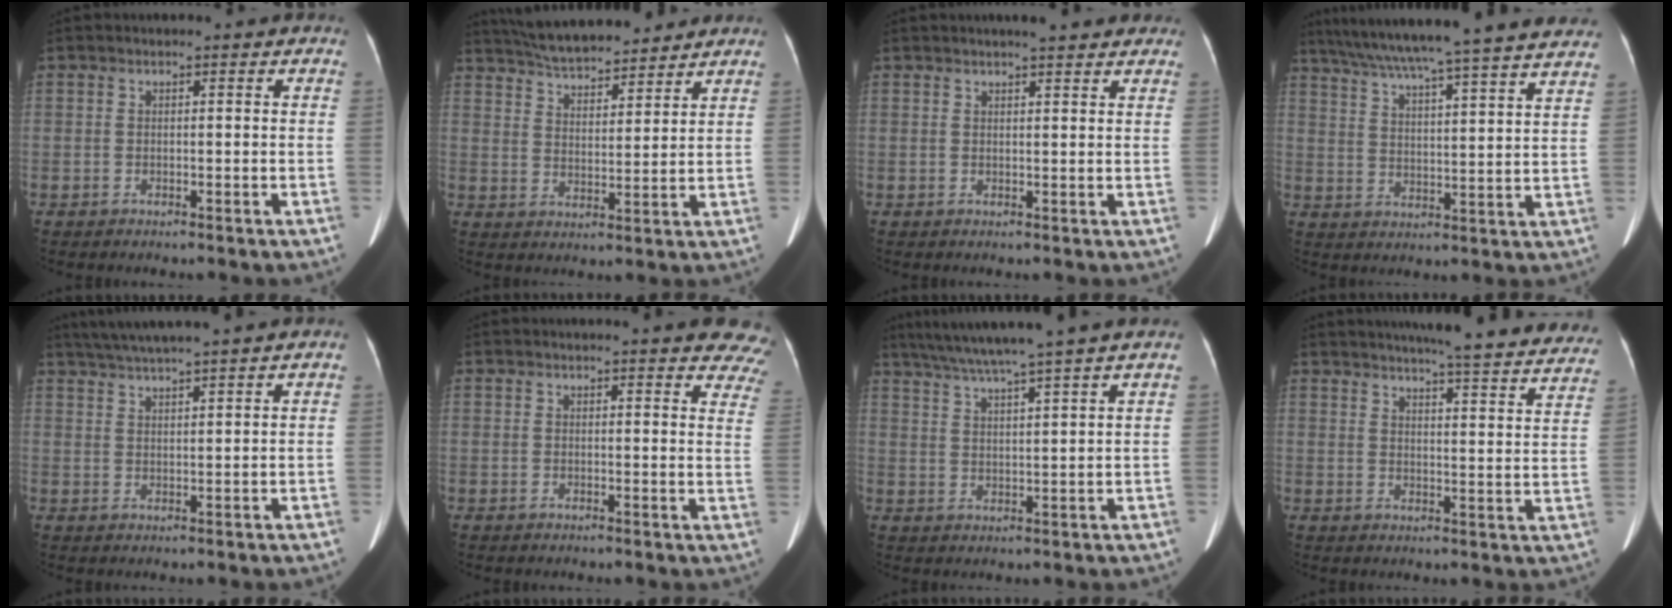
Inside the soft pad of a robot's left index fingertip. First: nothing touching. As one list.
[{"total": 11.9, "force": [10.8, 2.6, 4.2], "torque": [-0.072, 0.022, 0.174]}, {"total": 4.8, "force": [4.0, 0.7, 2.5], "torque": [-0.023, 0.013, 0.037]}, {"total": 26.7, "force": [23.8, -0.2, 12.3], "torque": [-0.208, -0.010, 0.316]}, {"total": 7.2, "force": [6.1, -1.3, 3.6], "torque": [-0.064, 0.024, 0.102]}, {"total": 15.7, "force": [14.4, 2.6, 5.7], "torque": [-0.046, -0.049, 0.136]}, {"total": 11.0, "force": [9.1, -2.2, 5.8], "torque": [-0.098, 0.012, 0.139]}, {"total": 26.1, "force": [23.8, 2.1, 10.6], "torque": [-0.141, -0.069, 0.265]}]